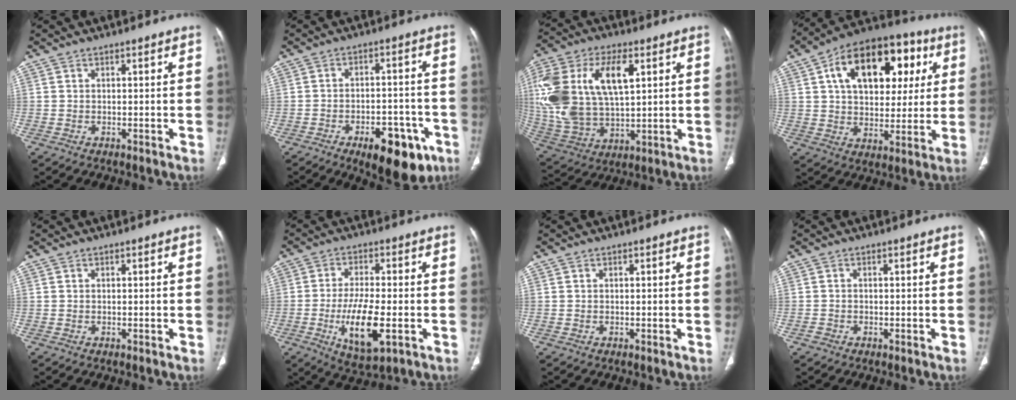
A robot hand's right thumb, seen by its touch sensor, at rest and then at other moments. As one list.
[{"total": 13.4, "force": [-7.0, 6.4, 9.6], "torque": [-0.102, 0.033, -0.088]}, {"total": 24.7, "force": [6.3, 13.4, 19.7], "torque": [-0.427, -0.002, 0.123]}, {"total": 22.4, "force": [7.4, 13.6, 16.3], "torque": [-0.212, 0.012, 0.108]}, {"total": 0.0}, {"total": 12.0, "force": [-3.2, 4.2, 10.8], "torque": [-0.200, -0.007, -0.050]}, {"total": 0.0}, {"total": 0.7, "force": [-0.5, 0.5, 0.3], "torque": [-0.005, 0.000, -0.010]}]